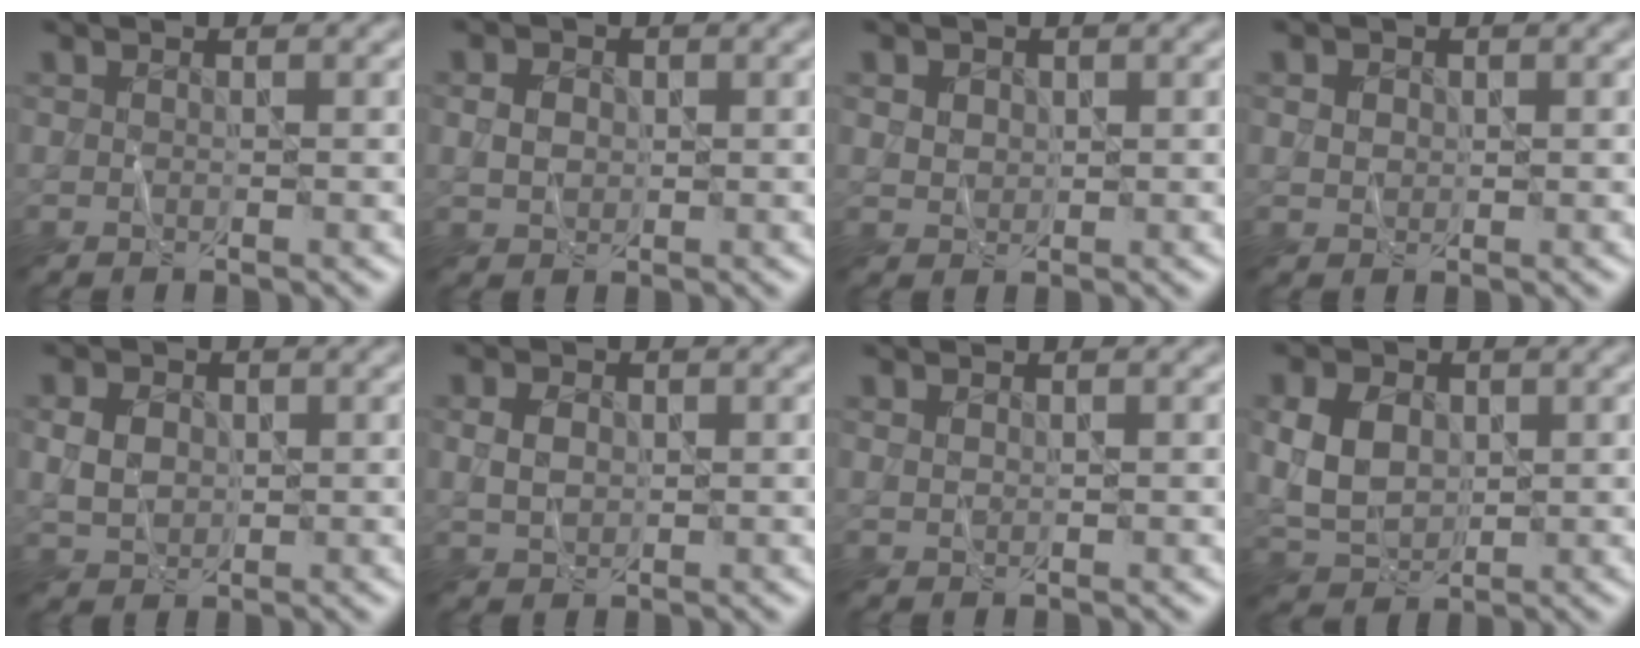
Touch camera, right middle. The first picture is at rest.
{"total": 2.0, "force": [0.1, 1.7, 1.2], "torque": [-0.024, 0.000, 0.001]}
{"total": 2.7, "force": [1.2, 2.0, 1.2], "torque": [-0.033, 0.005, 0.027]}
{"total": 1.5, "force": [0.4, 1.2, 0.7], "torque": [-0.014, 0.000, 0.011]}
{"total": 2.9, "force": [0.3, 2.3, 1.7], "torque": [-0.037, 0.001, 0.004]}
{"total": 2.4, "force": [0.3, 1.8, 1.5], "torque": [-0.034, 0.003, 0.005]}
{"total": 0.6, "force": [0.3, 0.4, 0.3], "torque": [-0.010, 0.001, 0.007]}
{"total": 4.9, "force": [0.6, 3.7, 3.2], "torque": [-0.072, 0.003, 0.011]}